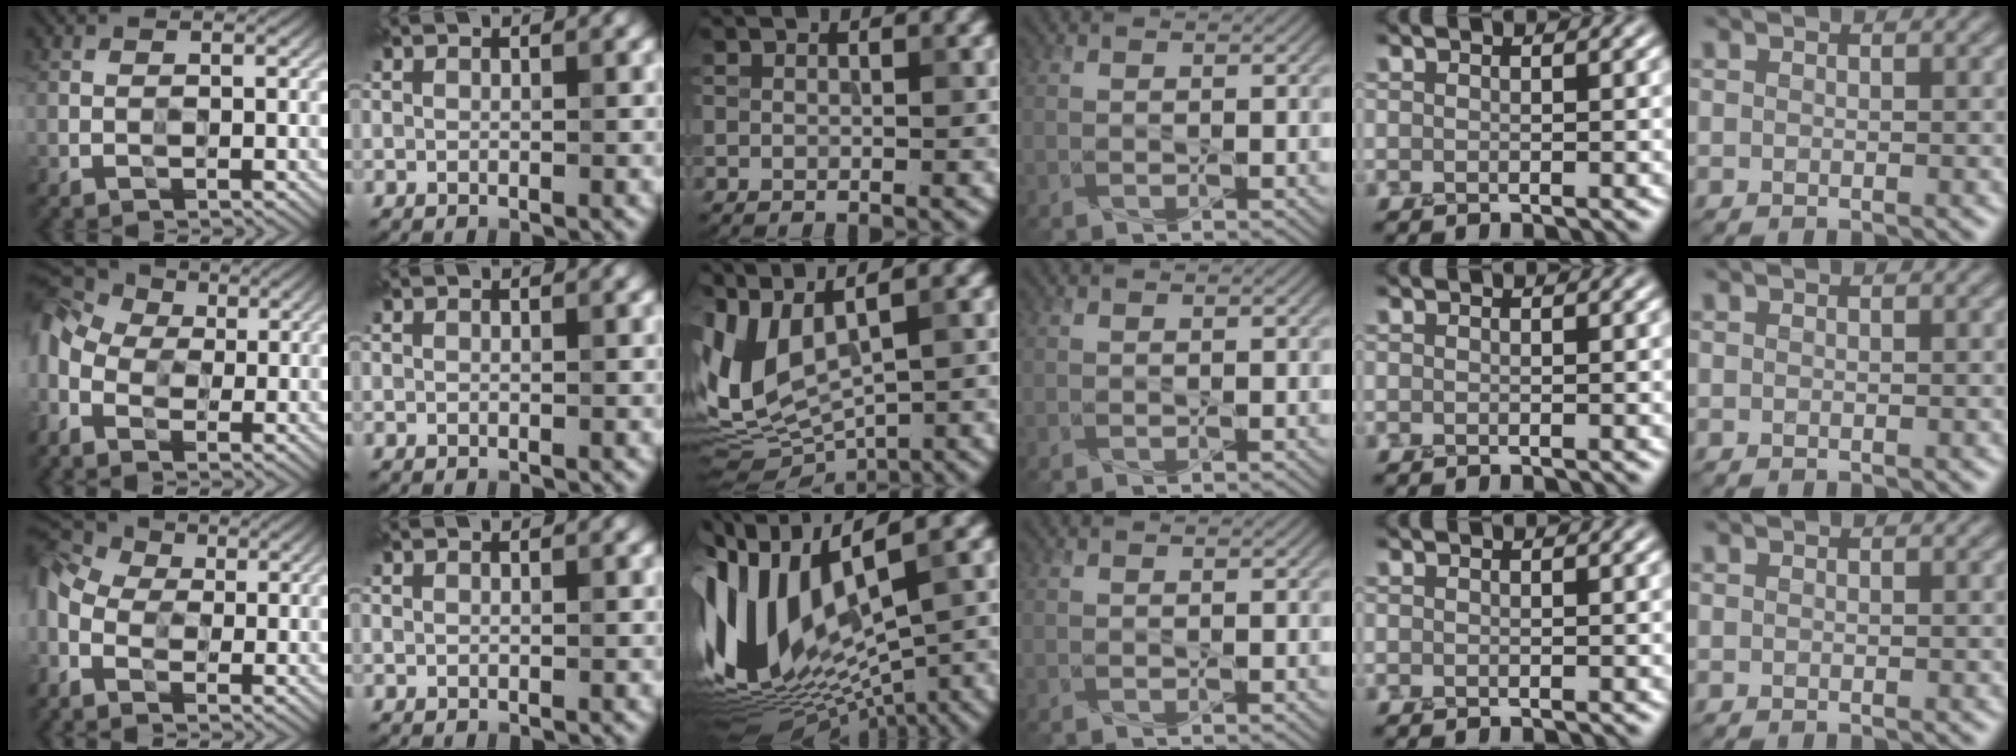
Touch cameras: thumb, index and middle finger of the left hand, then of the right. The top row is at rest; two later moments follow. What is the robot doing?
{"motion": "press", "object": "grip strengthener"}